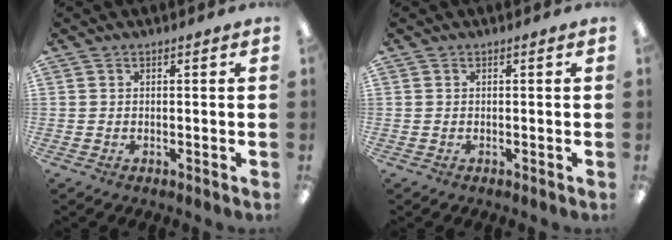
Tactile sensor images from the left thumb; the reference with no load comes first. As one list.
[{"total": 0.0}]